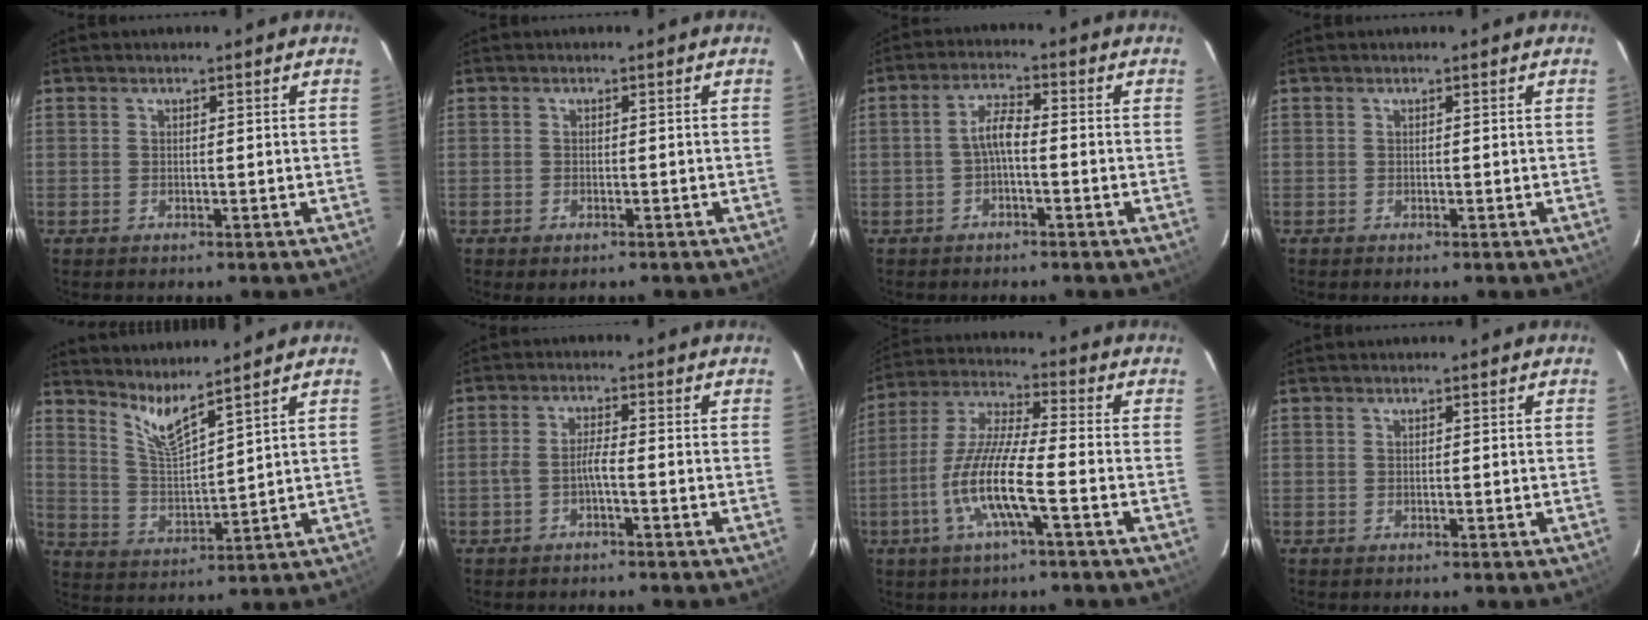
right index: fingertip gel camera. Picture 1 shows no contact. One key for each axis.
{"total": 1.5, "fx": -1.0, "fy": 0.9, "fz": 0.8, "tx": -0.014, "ty": -0.005, "tz": -0.015}
{"total": 3.7, "fx": -1.2, "fy": 1.0, "fz": 3.3, "tx": -0.070, "ty": 0.013, "tz": -0.026}
{"total": 0.0}
{"total": 6.5, "fx": 5.6, "fy": -0.3, "fz": 3.2, "tx": -0.066, "ty": -0.018, "tz": 0.116}
{"total": 2.6, "fx": -1.4, "fy": 0.1, "fz": 2.1, "tx": -0.049, "ty": 0.007, "tz": -0.028}
{"total": 12.0, "fx": -4.2, "fy": 1.2, "fz": 11.1, "tx": -0.234, "ty": -0.001, "tz": -0.086}
{"total": 0.0}